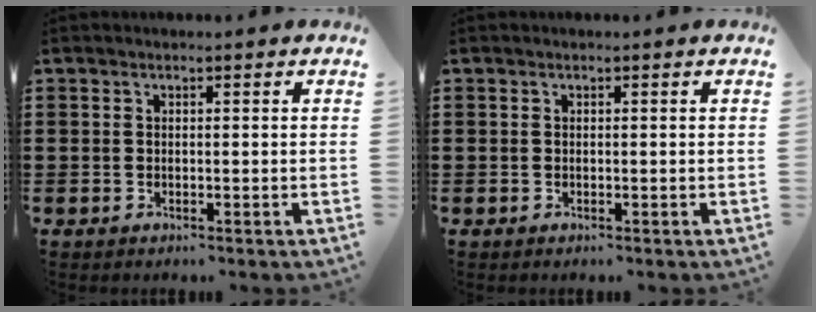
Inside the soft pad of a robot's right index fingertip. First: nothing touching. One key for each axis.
{"total": 0.0}